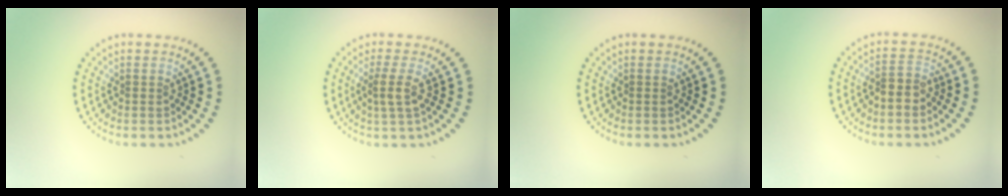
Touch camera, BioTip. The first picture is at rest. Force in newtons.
{"total": 2.0, "press": 1.5, "slide": 1.3}
{"total": 0.0}
{"total": 2.2, "press": 1.9, "slide": 1.1}